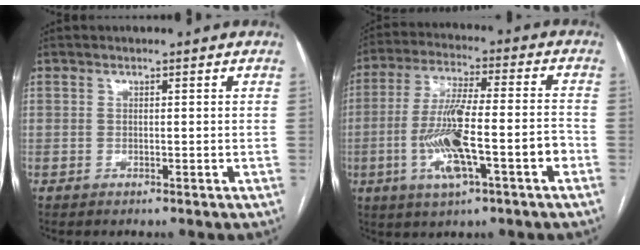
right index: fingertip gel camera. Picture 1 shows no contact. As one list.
[{"total": 13.9, "force": [-4.5, 2.0, 13.0], "torque": [-0.246, 0.007, -0.074]}]